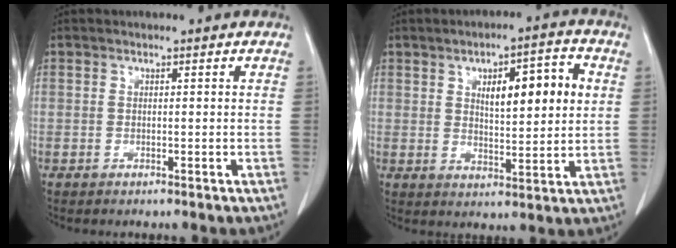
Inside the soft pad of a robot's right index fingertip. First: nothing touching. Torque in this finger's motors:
{"motor_torque": [0.43, 0.34, 0.14, 0.04]}